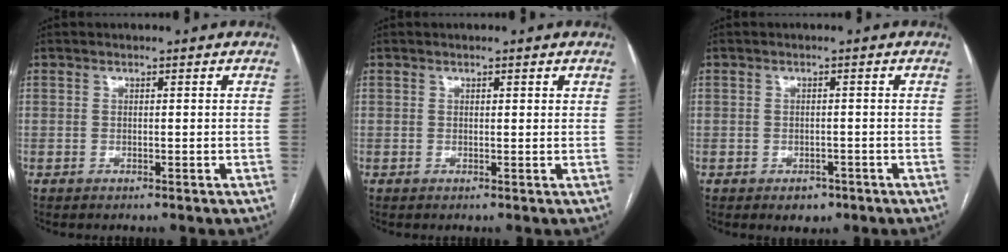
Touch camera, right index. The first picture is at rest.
{"total": 0.7, "force": [0.4, 0.2, 0.4], "torque": [-0.009, -0.001, 0.003]}
{"total": 2.6, "force": [-1.5, 1.9, 1.0], "torque": [-0.006, 0.004, -0.013]}